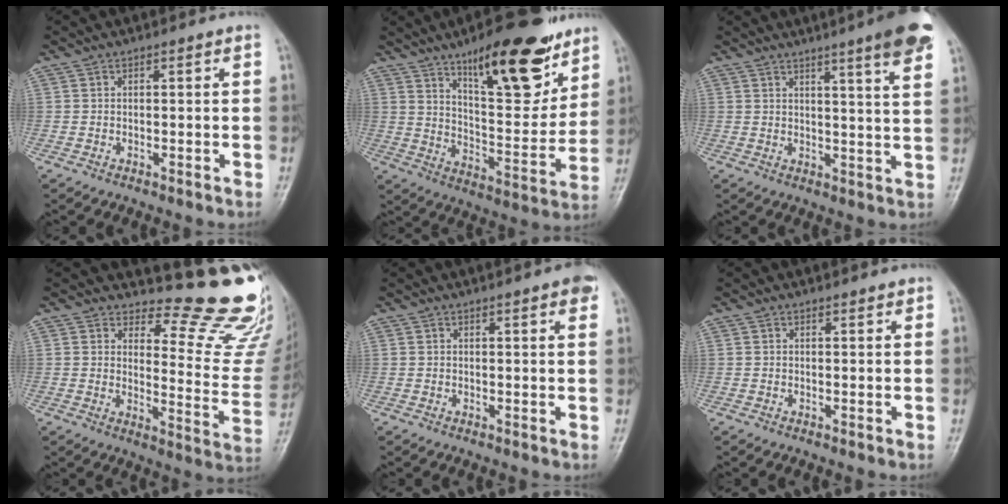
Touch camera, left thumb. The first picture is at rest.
{"total": 20.8, "force": [13.2, 6.9, 14.6], "torque": [-0.172, -0.075, 0.211]}
{"total": 15.7, "force": [10.6, 0.6, 11.6], "torque": [-0.149, -0.040, 0.126]}
{"total": 16.9, "force": [15.4, 4.0, 5.5], "torque": [-0.023, -0.182, 0.174]}
{"total": 3.6, "force": [2.2, 0.6, 2.7], "torque": [-0.028, -0.001, 0.024]}
{"total": 0.9, "force": [0.9, 0.3, 0.2], "torque": [-0.002, -0.004, 0.012]}